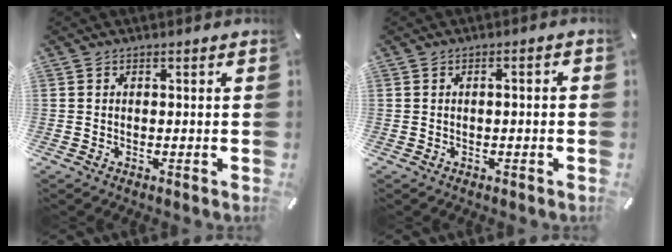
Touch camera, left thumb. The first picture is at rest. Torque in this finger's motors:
{"motor_torque": [-0.16, -0.47, 0.02, 0.11, -0.01]}